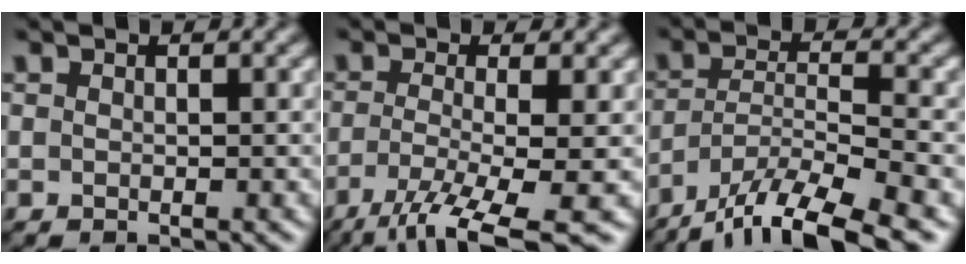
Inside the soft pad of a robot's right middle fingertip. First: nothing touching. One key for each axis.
{"total": 7.3, "fx": -3.9, "fy": 1.4, "fz": 6.0, "tx": -0.104, "ty": -0.017, "tz": -0.078}
{"total": 9.7, "fx": -7.7, "fy": 2.0, "fz": 5.6, "tx": -0.100, "ty": -0.005, "tz": -0.141}